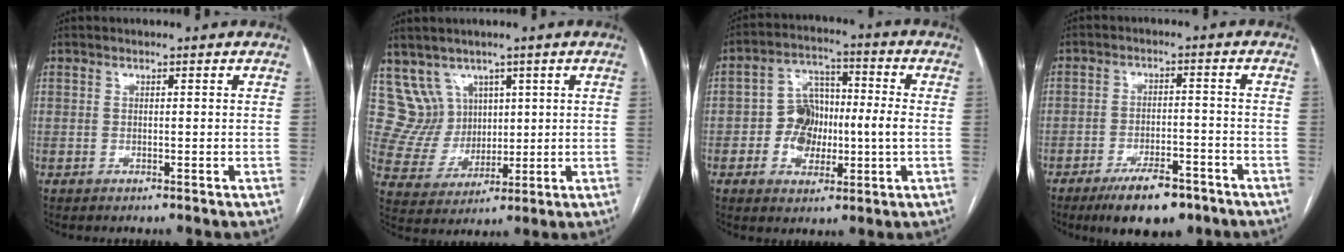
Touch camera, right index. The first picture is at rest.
{"total": 7.4, "force": [4.4, 5.9, 0.3], "torque": [-0.018, 0.031, 0.101]}
{"total": 9.0, "force": [-1.3, 5.5, 7.0], "torque": [-0.125, 0.027, -0.019]}
{"total": 9.2, "force": [-6.5, 3.2, 5.6], "torque": [-0.087, -0.004, -0.103]}